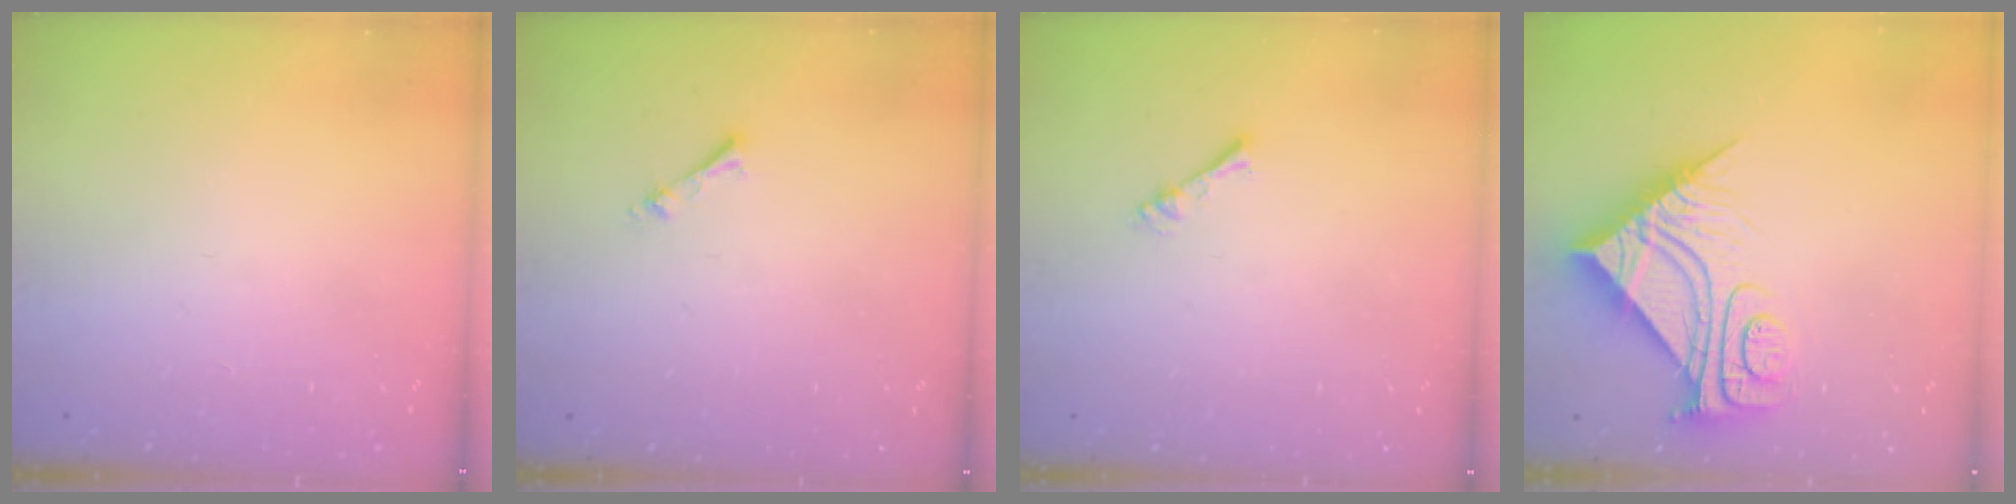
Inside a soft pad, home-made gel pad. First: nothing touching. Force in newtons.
{"total": 2.7, "press": 2.7, "slide": 0.4}
{"total": 1.7, "press": 1.7, "slide": 0.2}
{"total": 10.4, "press": 10.4, "slide": 1.1}